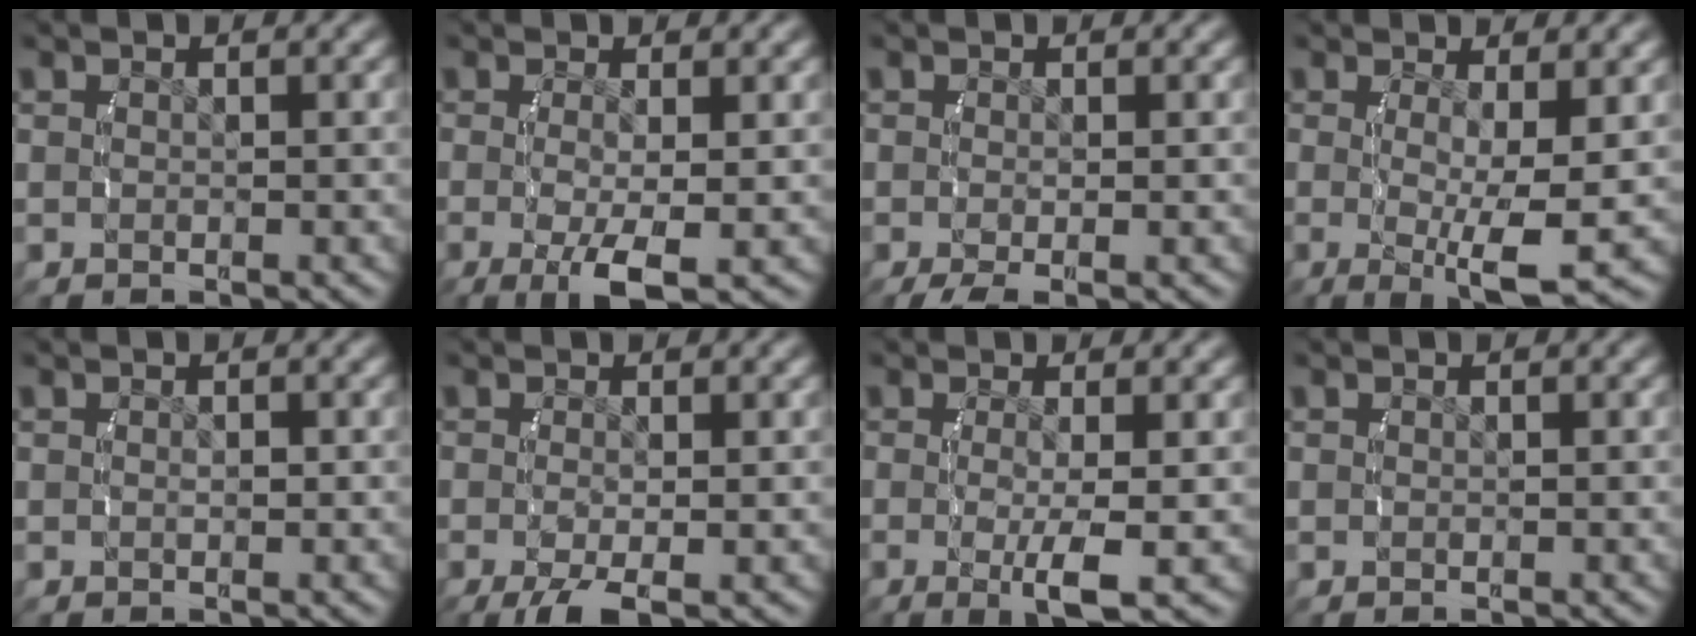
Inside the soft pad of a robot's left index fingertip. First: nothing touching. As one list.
[{"total": 4.8, "force": [-2.0, 1.5, 4.1], "torque": [-0.091, -0.035, -0.016]}, {"total": 1.7, "force": [-1.2, 0.5, 1.1], "torque": [-0.021, -0.013, -0.014]}, {"total": 5.7, "force": [-1.3, 1.1, 5.5], "torque": [-0.096, -0.028, -0.009]}, {"total": 0.0}, {"total": 3.1, "force": [-1.8, 1.0, 2.3], "torque": [-0.053, -0.025, -0.018]}, {"total": 4.1, "force": [-1.2, 0.6, 3.9], "torque": [-0.074, -0.023, -0.011]}, {"total": 0.0}]